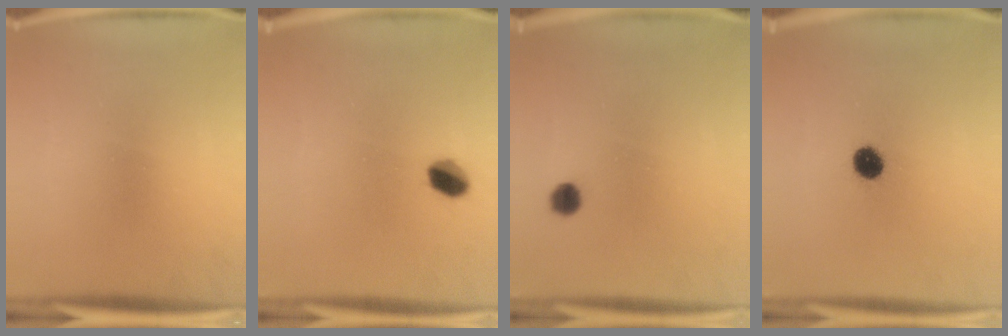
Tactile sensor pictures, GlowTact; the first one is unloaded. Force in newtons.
{"total": 4.6}
{"total": 2.6}
{"total": 5.6}